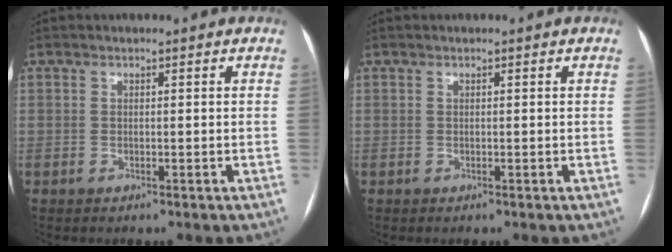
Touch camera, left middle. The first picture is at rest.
{"total": 0.0}